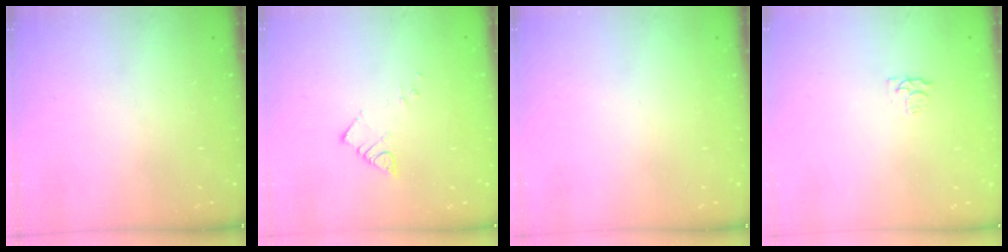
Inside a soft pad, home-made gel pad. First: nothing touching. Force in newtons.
{"total": 3.6, "press": 3.6, "slide": 0.2}
{"total": 0.0}
{"total": 2.7, "press": 2.7, "slide": 0.5}